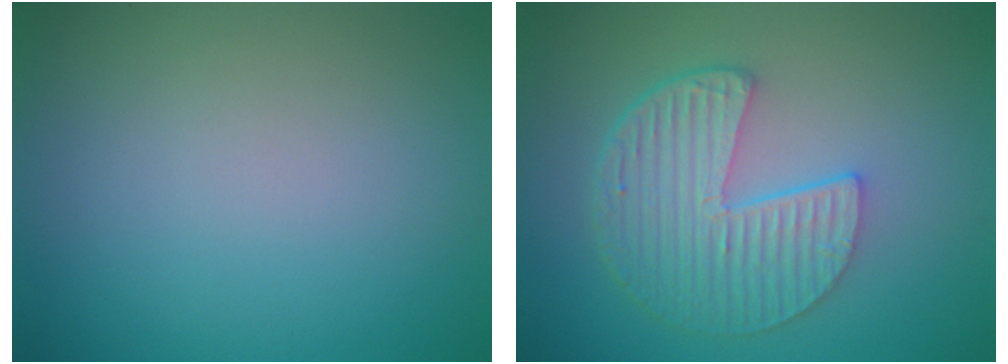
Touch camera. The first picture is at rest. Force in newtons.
{"total": 5.9, "press": 4.3, "slide": 4.0}